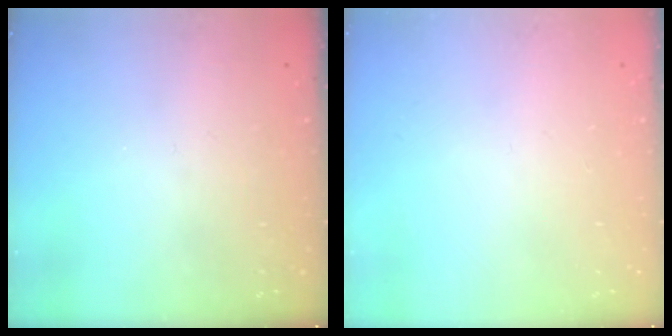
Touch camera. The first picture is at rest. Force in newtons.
{"total": 0.0}